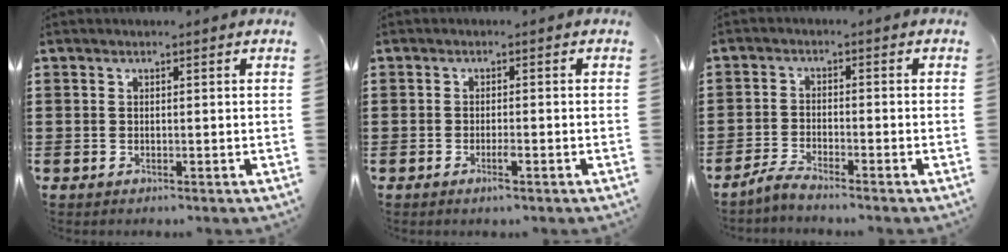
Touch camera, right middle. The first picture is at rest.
{"total": 1.8, "force": [-0.9, 0.2, 1.5], "torque": [-0.029, -0.005, -0.015]}
{"total": 2.8, "force": [-2.6, 0.0, 1.0], "torque": [-0.035, -0.001, -0.056]}